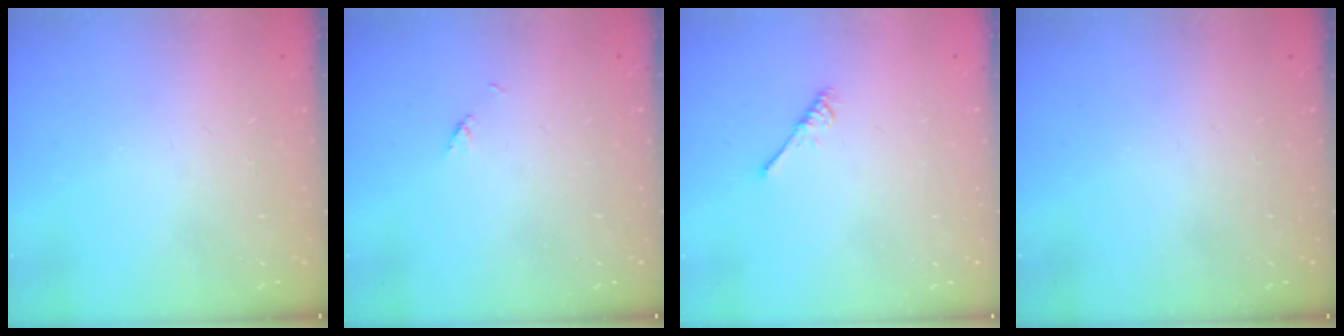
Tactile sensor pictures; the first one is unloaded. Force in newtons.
{"total": 2.1, "press": 2.1, "slide": 0.3}
{"total": 2.7, "press": 2.7, "slide": 0.5}
{"total": 0.0}